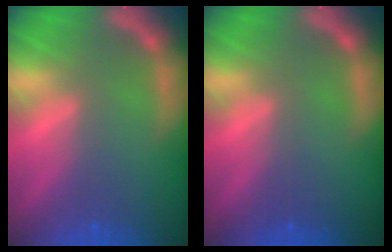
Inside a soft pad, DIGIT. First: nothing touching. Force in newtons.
{"total": 0.0}